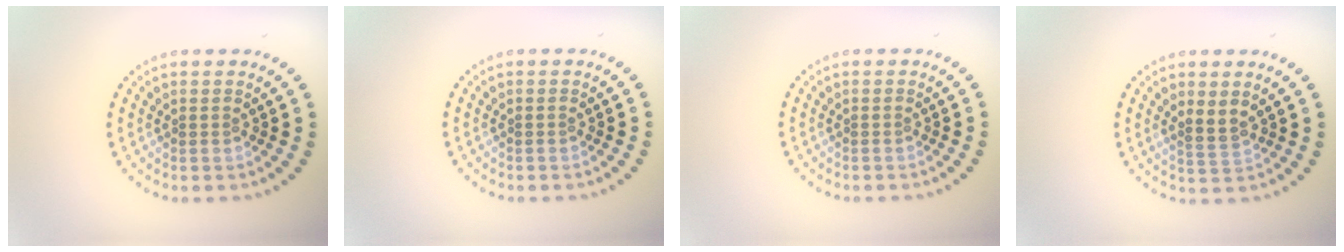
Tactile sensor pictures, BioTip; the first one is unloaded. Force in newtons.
{"total": 0.0}
{"total": 0.0}
{"total": 1.7, "press": 1.5, "slide": 0.9}